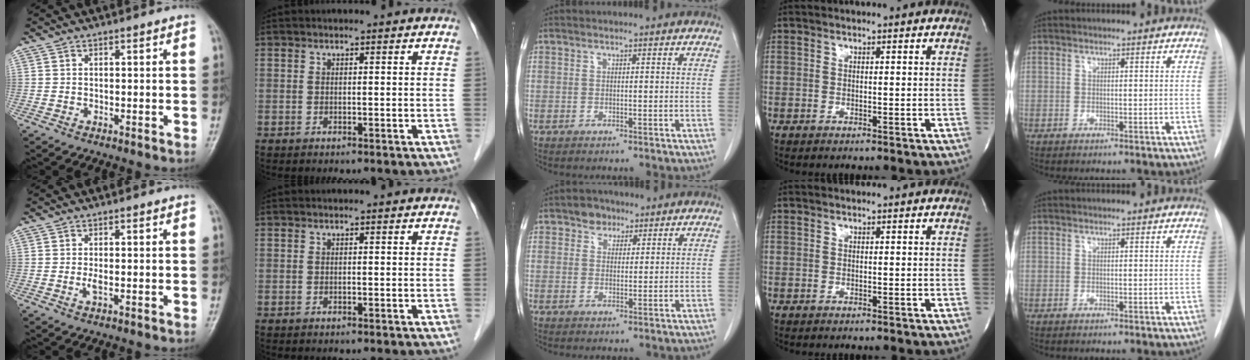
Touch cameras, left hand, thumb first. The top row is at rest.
{"thumb": {"total": 1.4, "force": [-0.3, 0.4, 1.3], "torque": [-0.031, -0.003, -0.007]}, "middle": {"total": 3.2, "force": [2.1, 2.2, 0.8], "torque": [-0.012, 0.005, 0.032]}}